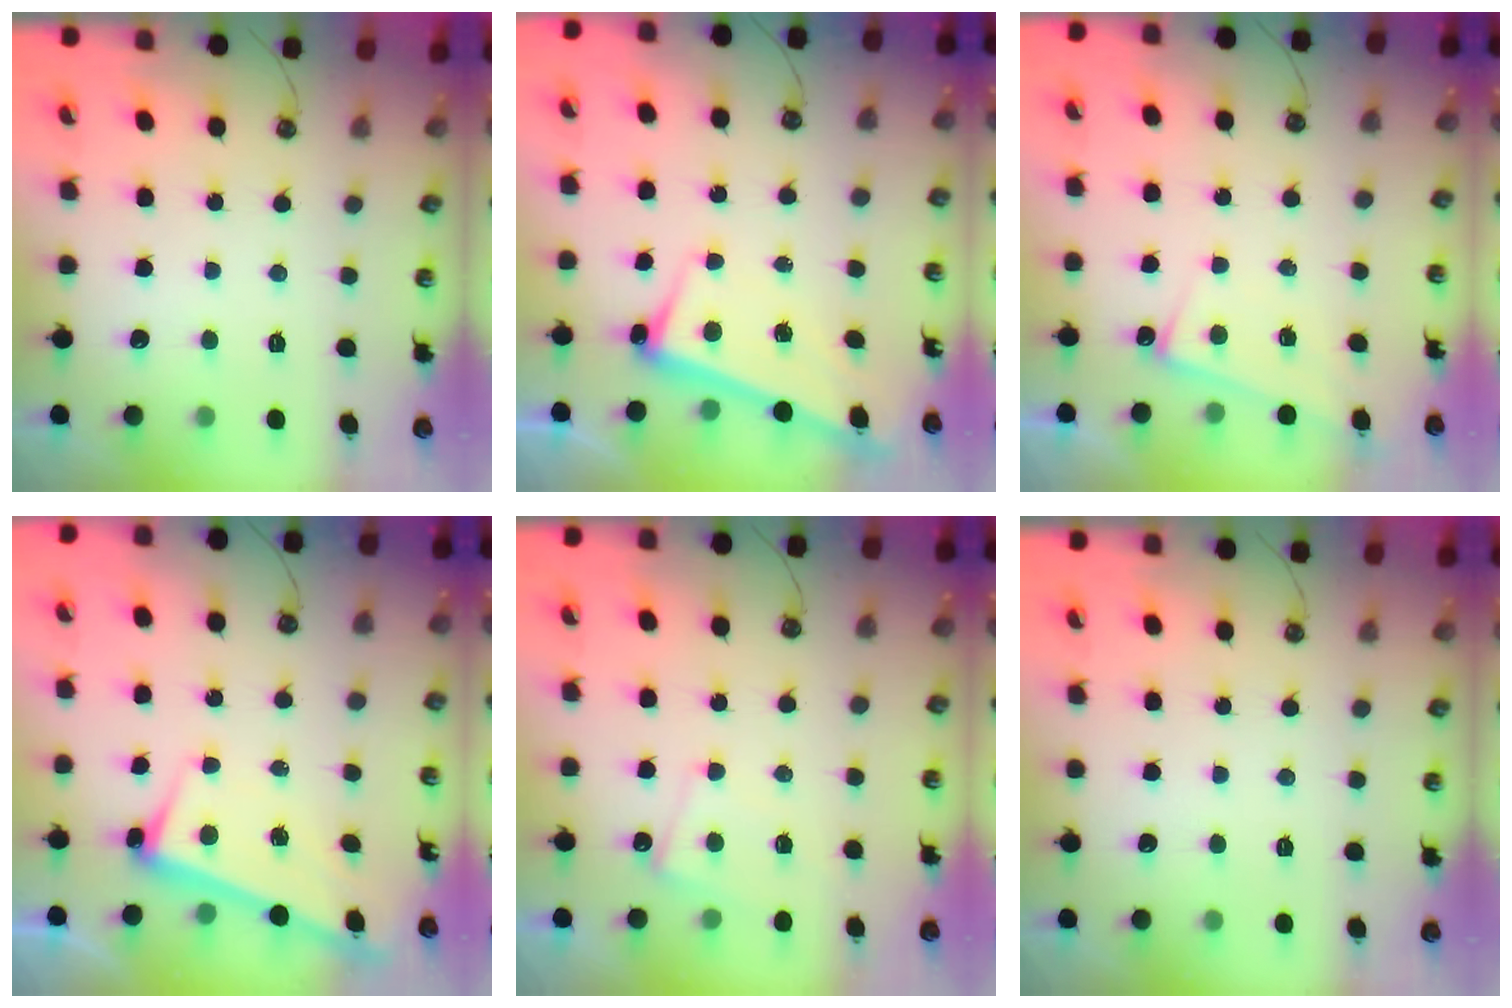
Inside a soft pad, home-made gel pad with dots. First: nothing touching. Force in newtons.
{"total": 2.6, "press": 2.4, "slide": 1.0}
{"total": 1.9, "press": 1.8, "slide": 0.4}
{"total": 2.6, "press": 2.5, "slide": 0.7}
{"total": 3.5, "press": 3.5, "slide": 0.4}
{"total": 0.0}